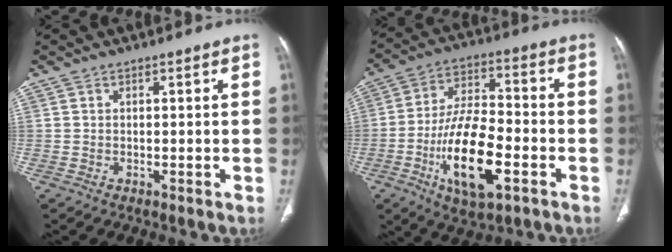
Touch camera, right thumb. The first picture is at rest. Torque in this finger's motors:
{"motor_torque": [2.93, 2.08, 1.95, -0.82, 0.59]}